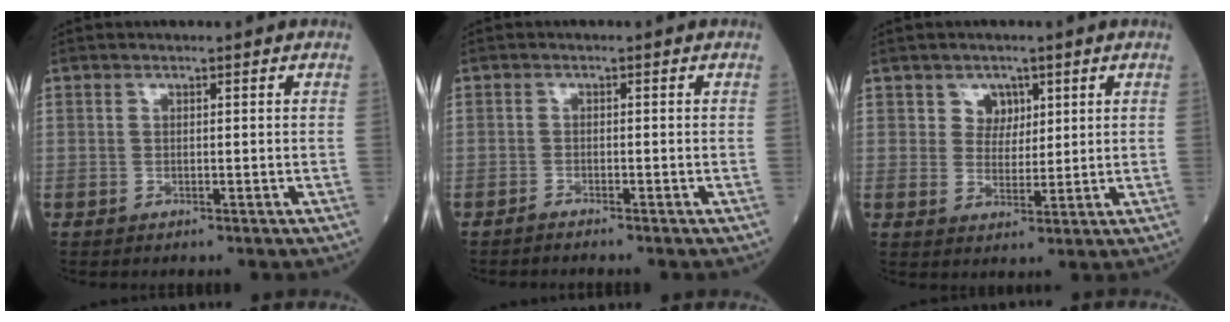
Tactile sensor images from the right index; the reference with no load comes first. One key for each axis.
{"total": 1.2, "fx": -1.2, "fy": -0.1, "fz": 0.4, "tx": -0.011, "ty": -0.001, "tz": -0.019}
{"total": 3.4, "fx": 1.7, "fy": 2.8, "fz": 0.9, "tx": -0.008, "ty": 0.002, "tz": 0.029}